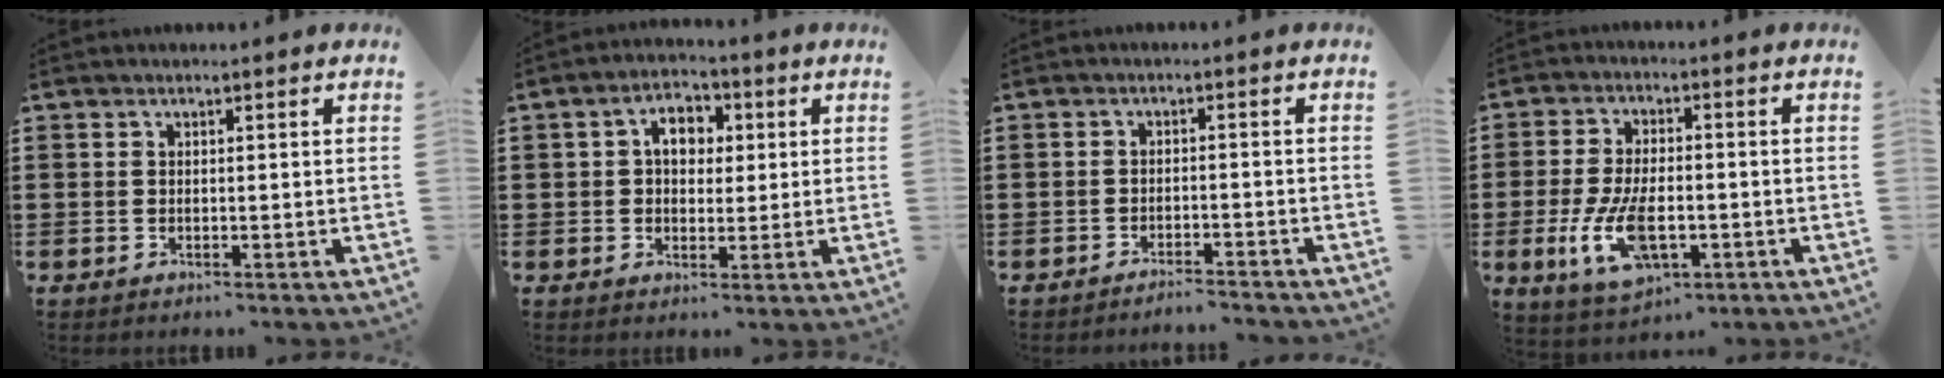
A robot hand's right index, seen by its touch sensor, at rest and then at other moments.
{"total": 4.8, "force": [0.9, 3.5, 3.2], "torque": [-0.057, 0.010, 0.008]}
{"total": 2.2, "force": [-2.1, -0.1, 0.2], "torque": [-0.008, 0.002, -0.046]}
{"total": 9.5, "force": [-2.6, 4.5, 7.9], "torque": [-0.177, -0.012, -0.046]}